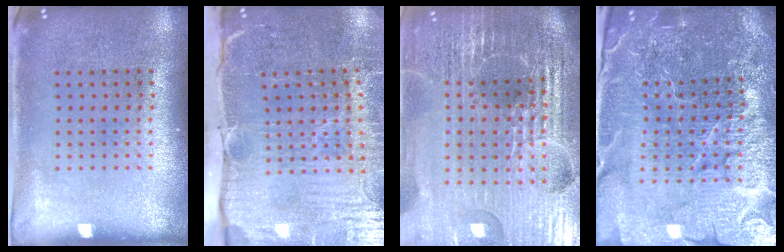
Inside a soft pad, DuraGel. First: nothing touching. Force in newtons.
{"total": 5.2, "press": 4.4, "slide": 2.8}
{"total": 6.8, "press": 5.9, "slide": 3.3}
{"total": 6.0, "press": 5.3, "slide": 2.7}